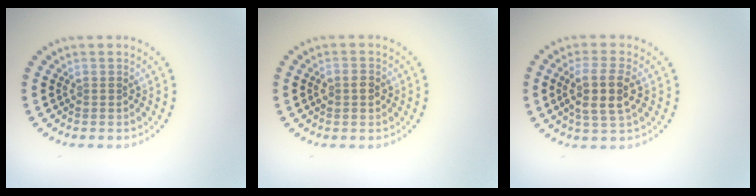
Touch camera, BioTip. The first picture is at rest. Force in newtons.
{"total": 1.2, "press": 1.2, "slide": 0.2}
{"total": 3.7, "press": 3.4, "slide": 1.4}